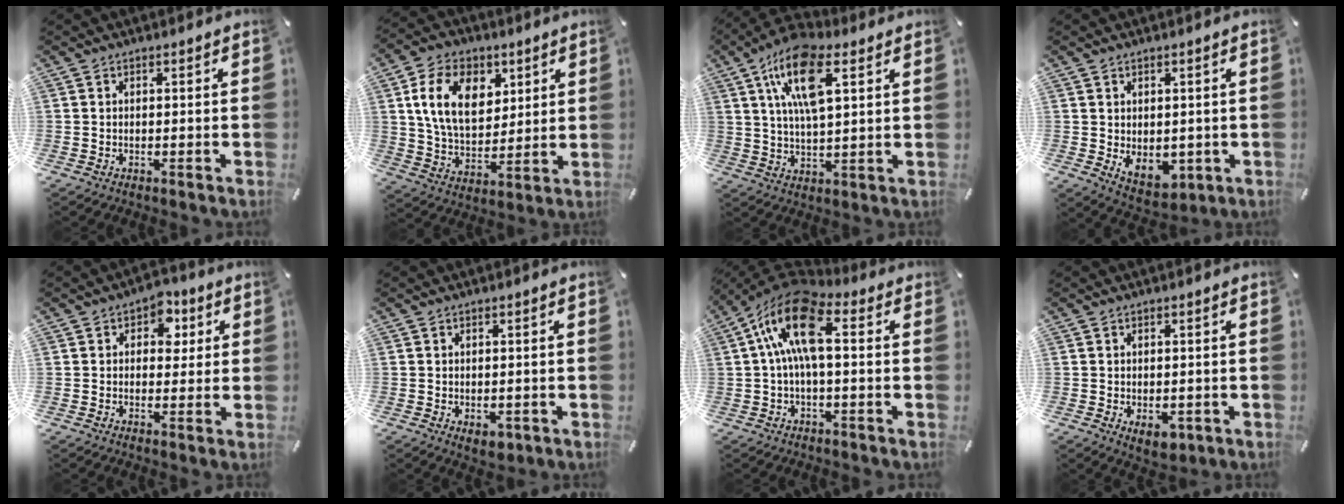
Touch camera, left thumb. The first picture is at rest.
{"total": 14.4, "force": [5.5, 10.1, 8.6], "torque": [-0.165, -0.005, 0.100]}
{"total": 14.0, "force": [6.6, 5.4, 11.1], "torque": [-0.219, -0.007, 0.114]}
{"total": 5.3, "force": [0.3, 4.3, 3.1], "torque": [-0.036, -0.002, 0.009]}
{"total": 6.3, "force": [1.9, 4.9, 3.5], "torque": [-0.031, -0.004, 0.024]}
{"total": 2.4, "force": [-0.7, 1.8, 1.6], "torque": [-0.023, -0.002, -0.014]}
{"total": 15.4, "force": [2.6, 7.3, 13.3], "torque": [-0.261, 0.001, 0.046]}
{"total": 3.7, "force": [-1.0, 2.5, 2.5], "torque": [-0.029, -0.004, -0.019]}